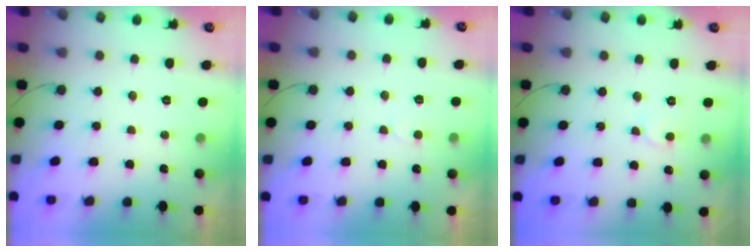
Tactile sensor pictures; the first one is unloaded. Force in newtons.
{"total": 2.5, "press": 2.5, "slide": 0.1}
{"total": 5.8, "press": 5.8, "slide": 0.4}